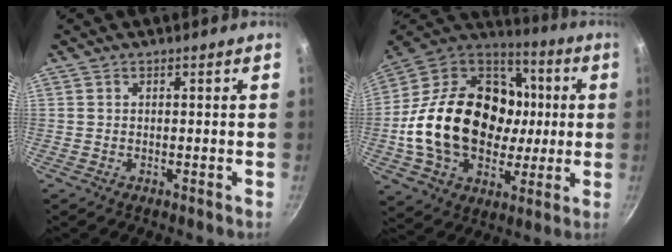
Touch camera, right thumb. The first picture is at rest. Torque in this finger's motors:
{"motor_torque": [0.23, 1.59, 2.25, -0.51, 0.68]}